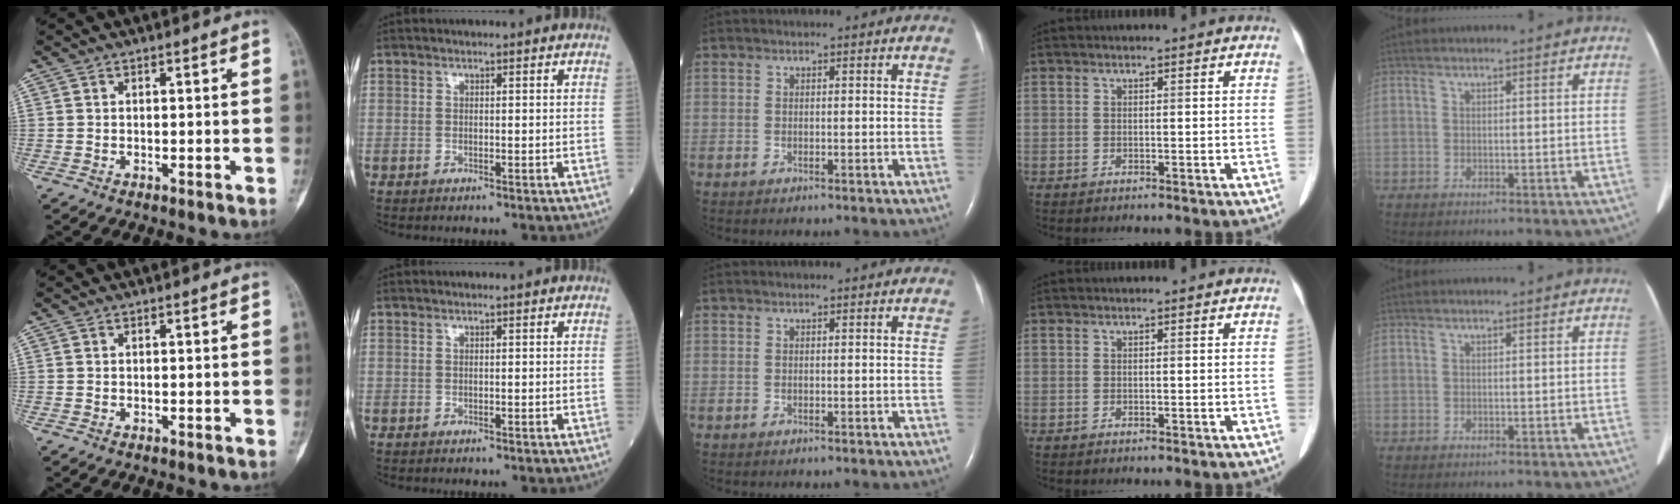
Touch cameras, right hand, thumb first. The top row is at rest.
{}